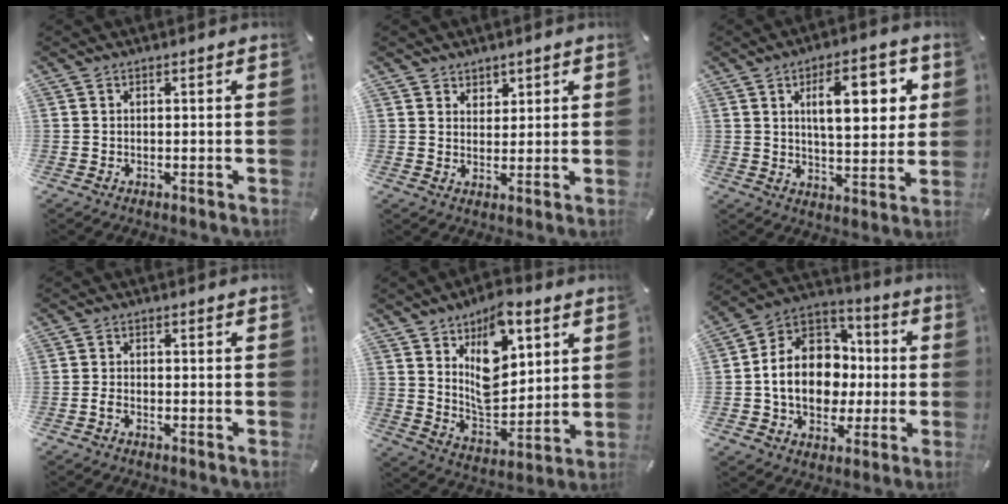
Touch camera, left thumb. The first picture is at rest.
{"total": 3.6, "force": [2.3, 2.7, -0.2], "torque": [0.011, -0.010, 0.040]}
{"total": 14.3, "force": [5.2, 6.3, 11.7], "torque": [-0.167, -0.007, 0.081]}
{"total": 1.8, "force": [-1.0, 1.0, 1.2], "torque": [-0.022, 0.005, -0.019]}
{"total": 14.0, "force": [7.2, 8.8, 8.1], "torque": [-0.114, -0.038, 0.134]}
{"total": 16.4, "force": [-1.6, 13.8, 8.7], "torque": [-0.173, 0.008, -0.025]}